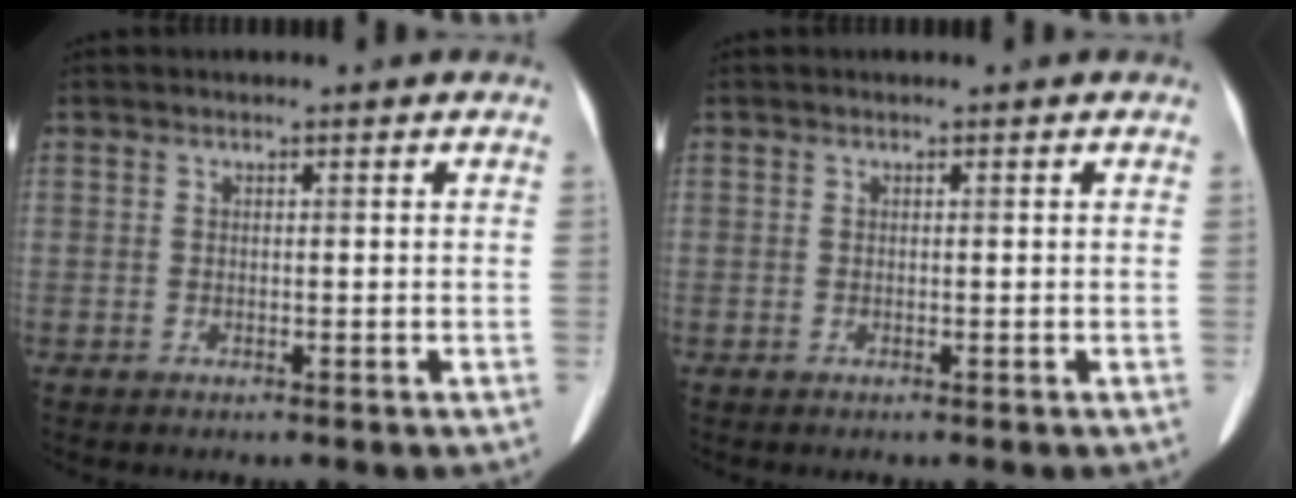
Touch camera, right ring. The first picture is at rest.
{"total": 0.0}